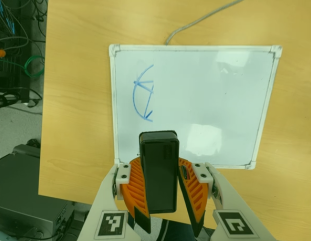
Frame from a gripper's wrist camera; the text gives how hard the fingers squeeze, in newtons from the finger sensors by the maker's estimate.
{"total": 10.0, "left": 10.5, "right": 9.5}